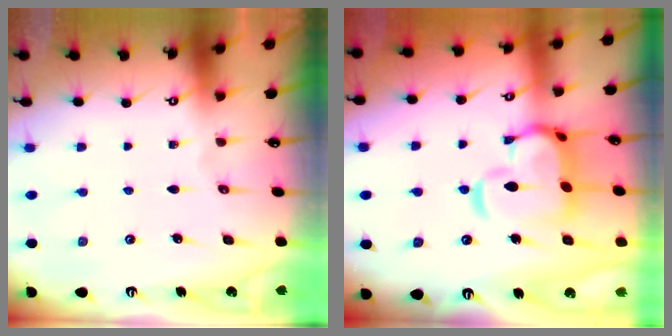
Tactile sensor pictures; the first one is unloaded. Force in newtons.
{"total": 9.4, "press": 9.4, "slide": 1.2}